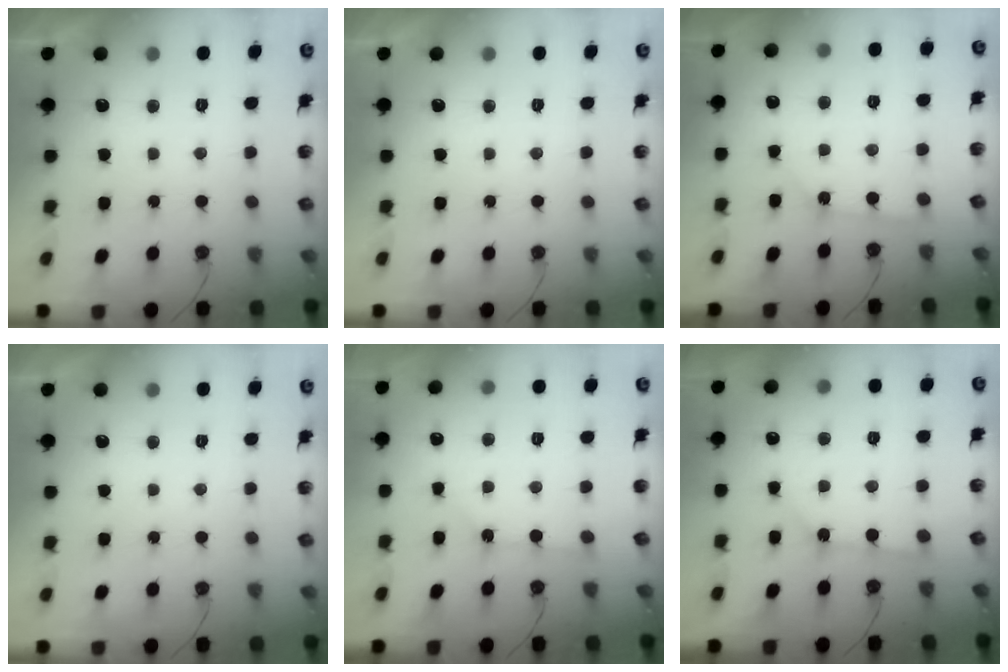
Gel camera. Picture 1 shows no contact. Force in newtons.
{"total": 0.0}
{"total": 2.5, "press": 2.5, "slide": 0.2}
{"total": 0.0}
{"total": 3.0, "press": 2.9, "slide": 0.4}
{"total": 2.7, "press": 2.7, "slide": 0.3}